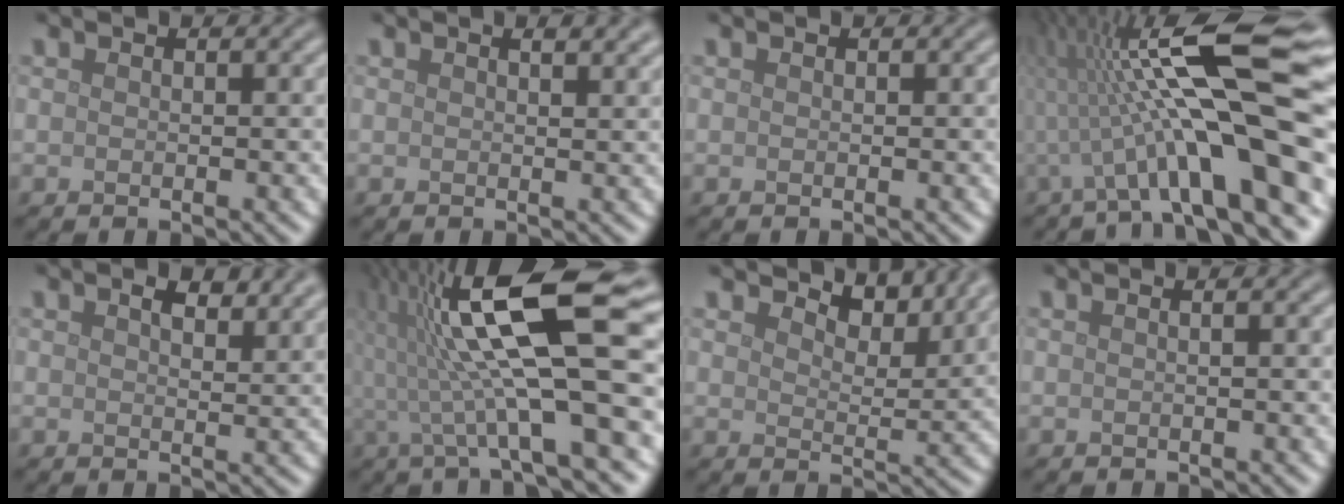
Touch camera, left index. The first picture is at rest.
{"total": 1.9, "force": [1.2, 0.6, 1.3], "torque": [-0.011, 0.003, 0.013]}
{"total": 0.0}
{"total": 15.2, "force": [-0.4, 3.3, 14.8], "torque": [-0.218, 0.029, -0.005]}
{"total": 2.5, "force": [1.7, 0.8, 1.7], "torque": [-0.026, 0.000, 0.030]}
{"total": 14.9, "force": [1.6, 3.2, 14.4], "torque": [-0.243, 0.024, 0.021]}
{"total": 4.3, "force": [3.8, 1.3, 1.4], "torque": [-0.032, -0.002, 0.054]}
{"total": 1.6, "force": [0.3, 0.8, 1.4], "torque": [-0.008, -0.003, -0.011]}